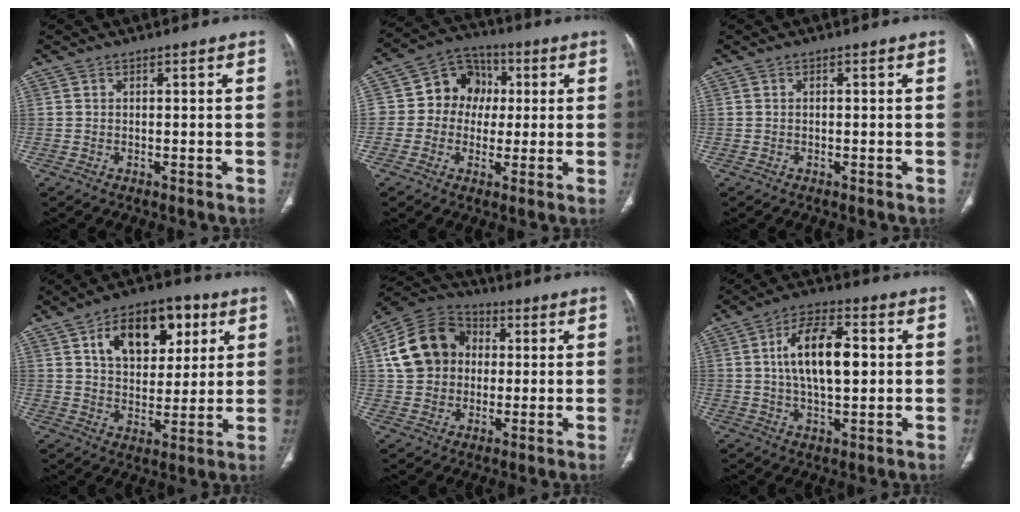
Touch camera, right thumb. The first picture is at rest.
{"total": 10.3, "force": [0.7, 9.0, 4.9], "torque": [-0.035, 0.022, 0.000]}
{"total": 0.0}
{"total": 16.5, "force": [6.6, 10.1, 11.3], "torque": [-0.127, -0.008, 0.108]}
{"total": 14.5, "force": [2.0, 12.1, 7.7], "torque": [-0.126, 0.020, 0.029]}
{"total": 12.8, "force": [1.6, 6.0, 11.1], "torque": [-0.185, 0.008, 0.024]}